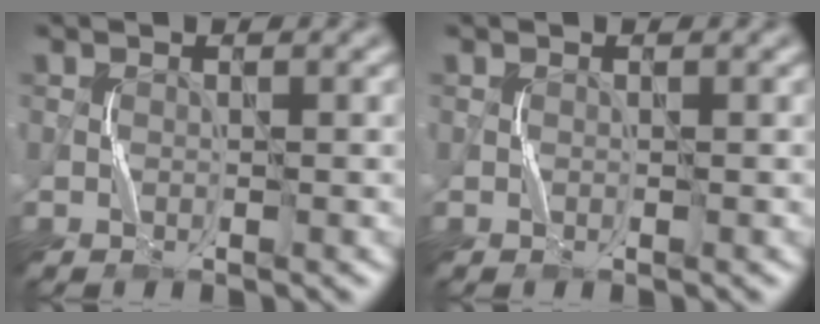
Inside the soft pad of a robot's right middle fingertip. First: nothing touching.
{"total": 0.0}